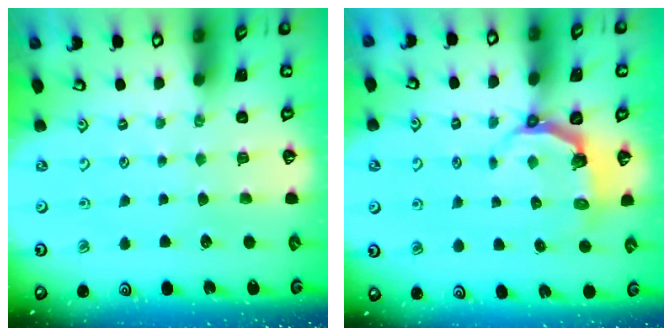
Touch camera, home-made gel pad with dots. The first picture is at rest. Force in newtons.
{"total": 4.2, "press": 2.7, "slide": 3.2}